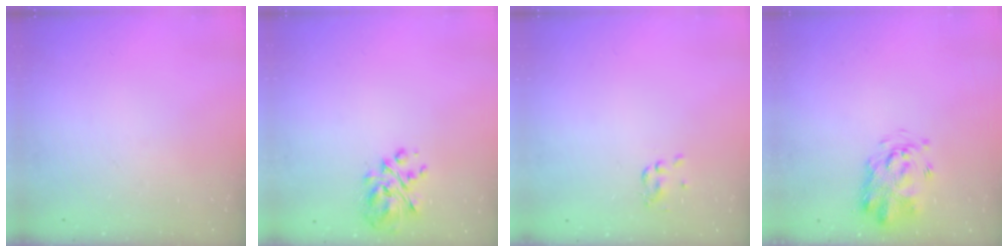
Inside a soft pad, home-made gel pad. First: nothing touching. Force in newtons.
{"total": 6.3, "press": 6.0, "slide": 1.8}
{"total": 1.8, "press": 1.7, "slide": 0.7}
{"total": 3.3, "press": 3.2, "slide": 0.8}